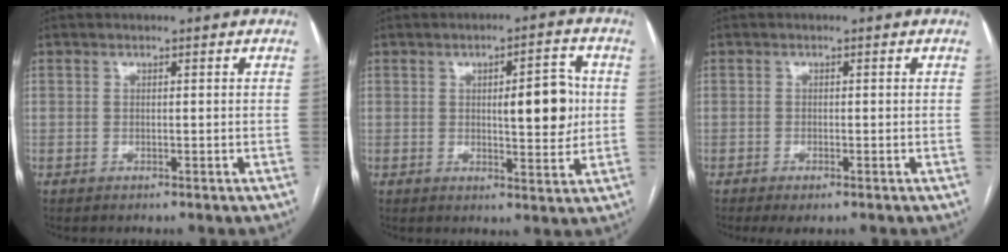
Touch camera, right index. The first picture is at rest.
{"total": 7.9, "force": [0.8, 2.2, 7.5], "torque": [-0.100, 0.003, 0.013]}
{"total": 2.0, "force": [-1.3, 0.5, 1.5], "torque": [-0.021, -0.004, -0.015]}